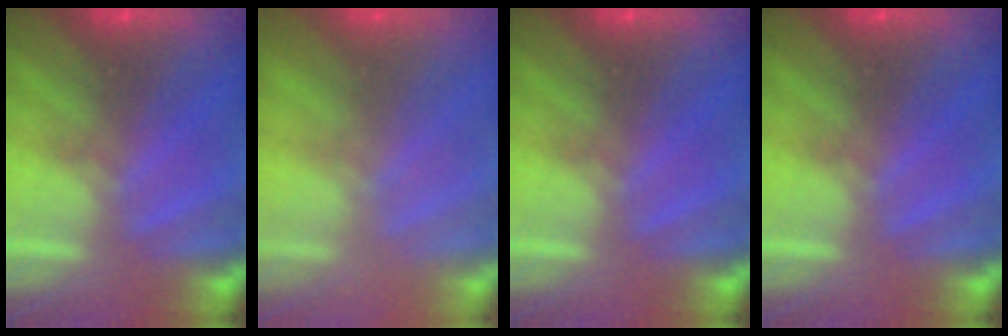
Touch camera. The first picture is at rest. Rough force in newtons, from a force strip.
{"total": 2.7}
{"total": 0.0}
{"total": 0.0}